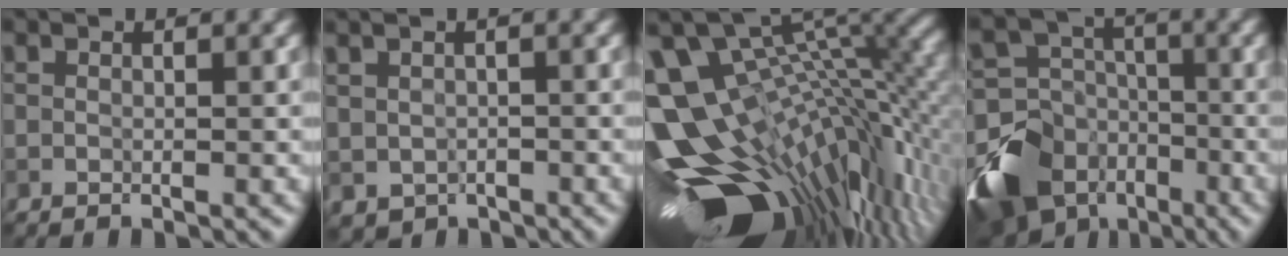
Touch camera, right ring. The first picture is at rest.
{"total": 2.3, "force": [-0.4, 2.0, 1.2], "torque": [-0.019, -0.011, -0.002]}
{"total": 15.5, "force": [0.2, 7.8, 13.4], "torque": [-0.213, -0.029, 0.050]}
{"total": 12.7, "force": [-7.3, 9.0, 5.2], "torque": [-0.119, -0.022, -0.118]}